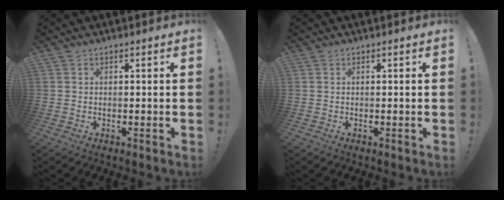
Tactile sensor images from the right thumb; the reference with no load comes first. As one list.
[{"total": 0.0}]